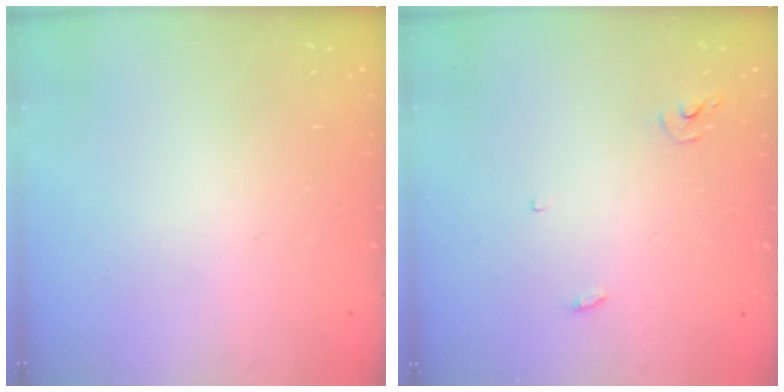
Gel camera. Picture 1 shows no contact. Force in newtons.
{"total": 3.3, "press": 3.2, "slide": 0.3}